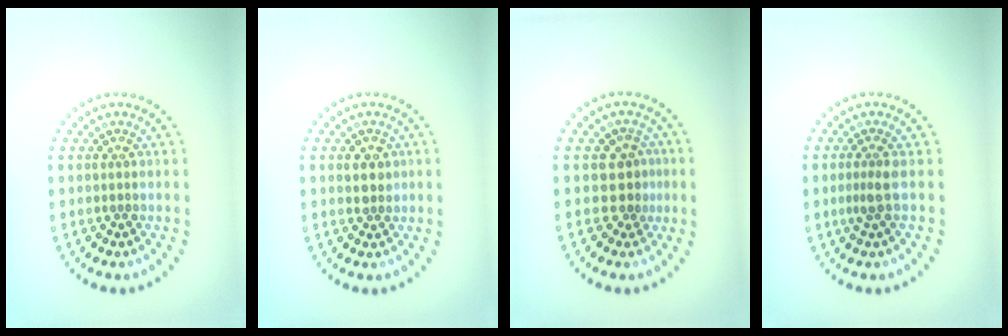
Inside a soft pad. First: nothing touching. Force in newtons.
{"total": 1.7, "press": 1.7, "slide": 0.3}
{"total": 2.4, "press": 2.1, "slide": 1.3}
{"total": 1.5, "press": 1.1, "slide": 1.0}